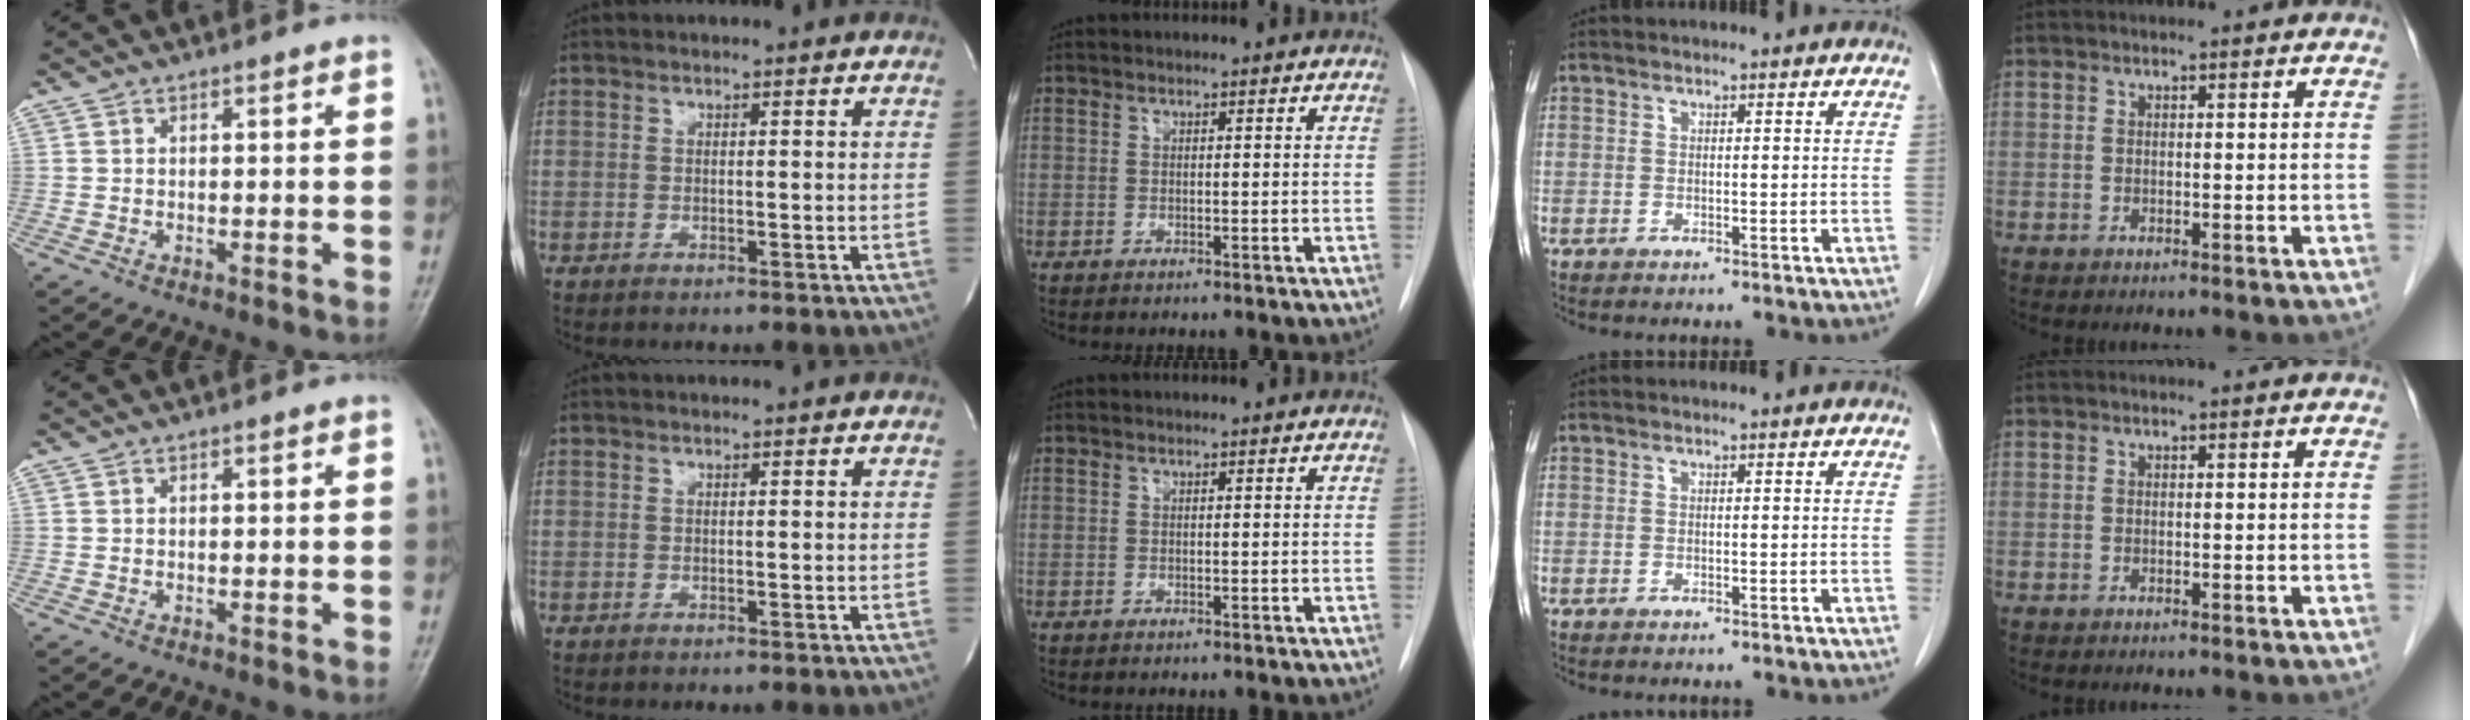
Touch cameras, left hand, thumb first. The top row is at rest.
{}